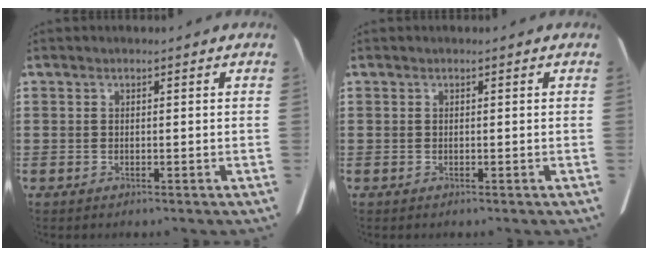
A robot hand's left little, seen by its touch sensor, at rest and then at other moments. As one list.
[{"total": 0.0}]